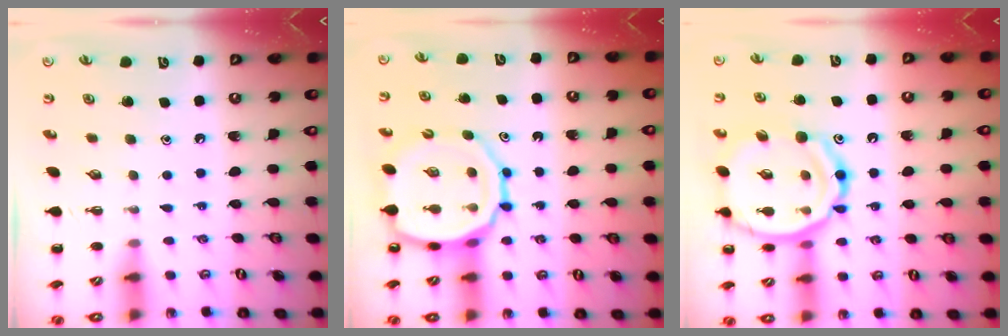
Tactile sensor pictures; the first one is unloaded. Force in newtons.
{"total": 15.0, "press": 14.5, "slide": 3.8}
{"total": 19.7, "press": 19.5, "slide": 2.5}